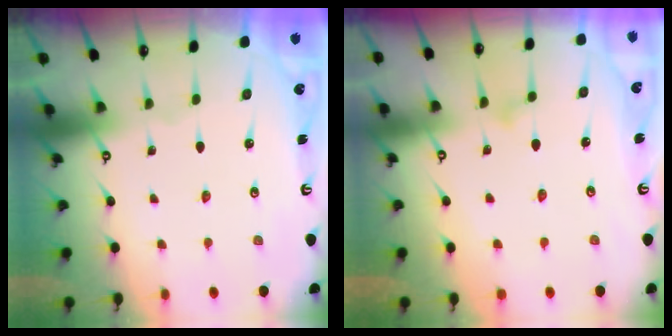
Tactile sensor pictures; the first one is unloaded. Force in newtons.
{"total": 8.9, "press": 8.9, "slide": 0.5}